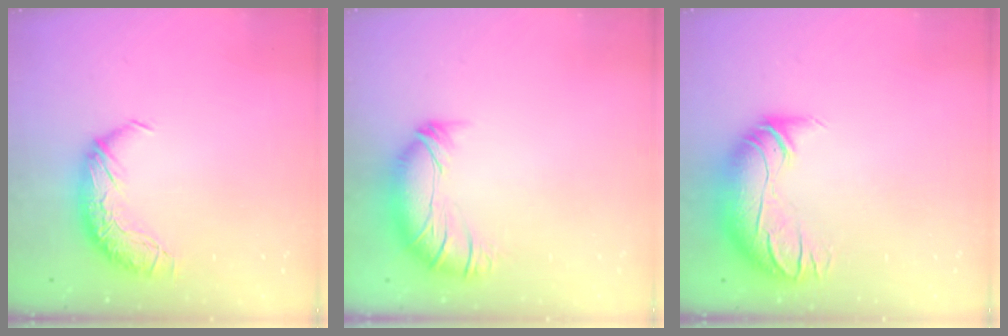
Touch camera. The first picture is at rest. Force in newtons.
{"total": 3.9, "press": 3.4, "slide": 2.0}
{"total": 3.0, "press": 0.6, "slide": 2.9}